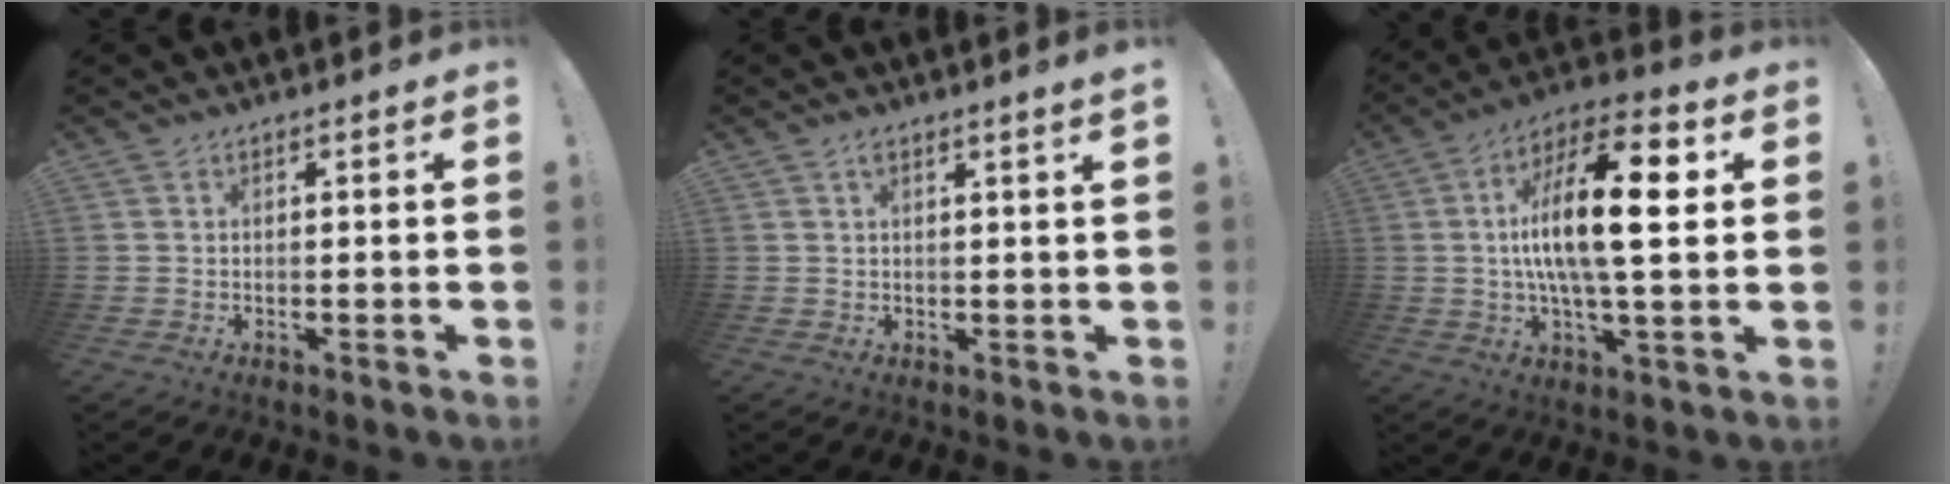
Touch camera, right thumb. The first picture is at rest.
{"total": 2.1, "force": [1.2, -0.3, 1.7], "torque": [-0.025, -0.006, 0.018]}
{"total": 20.0, "force": [2.3, 6.2, 18.9], "torque": [-0.338, -0.001, 0.025]}